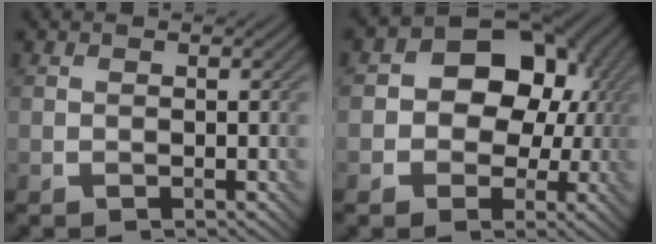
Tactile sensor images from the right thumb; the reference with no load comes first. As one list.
[{"total": 12.3, "force": [0.9, 10.2, 6.9], "torque": [-0.095, 0.026, -0.015]}]